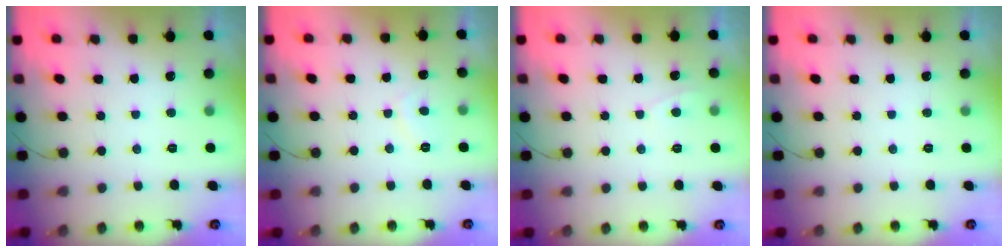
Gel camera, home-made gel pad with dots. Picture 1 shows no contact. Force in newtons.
{"total": 2.2, "press": 2.1, "slide": 0.7}
{"total": 2.3, "press": 2.3, "slide": 0.3}
{"total": 0.0}